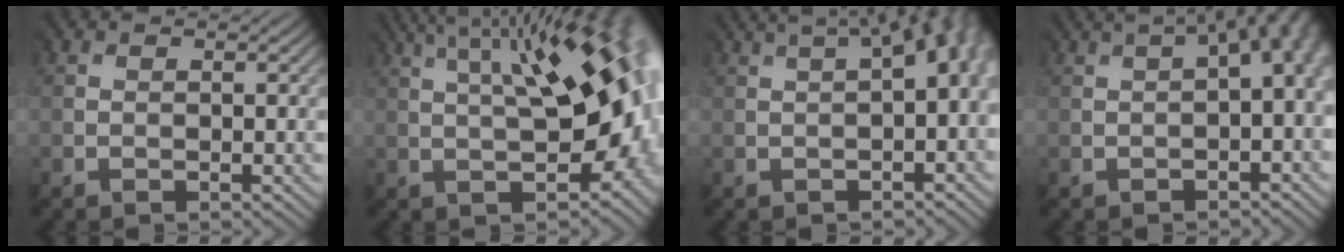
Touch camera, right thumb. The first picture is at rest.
{"total": 15.7, "force": [2.8, 5.7, 14.4], "torque": [-0.195, 0.031, 0.038]}
{"total": 5.6, "force": [0.4, 1.9, 5.2], "torque": [-0.036, 0.031, 0.003]}
{"total": 5.9, "force": [0.5, 2.4, 5.3], "torque": [-0.044, 0.021, 0.008]}